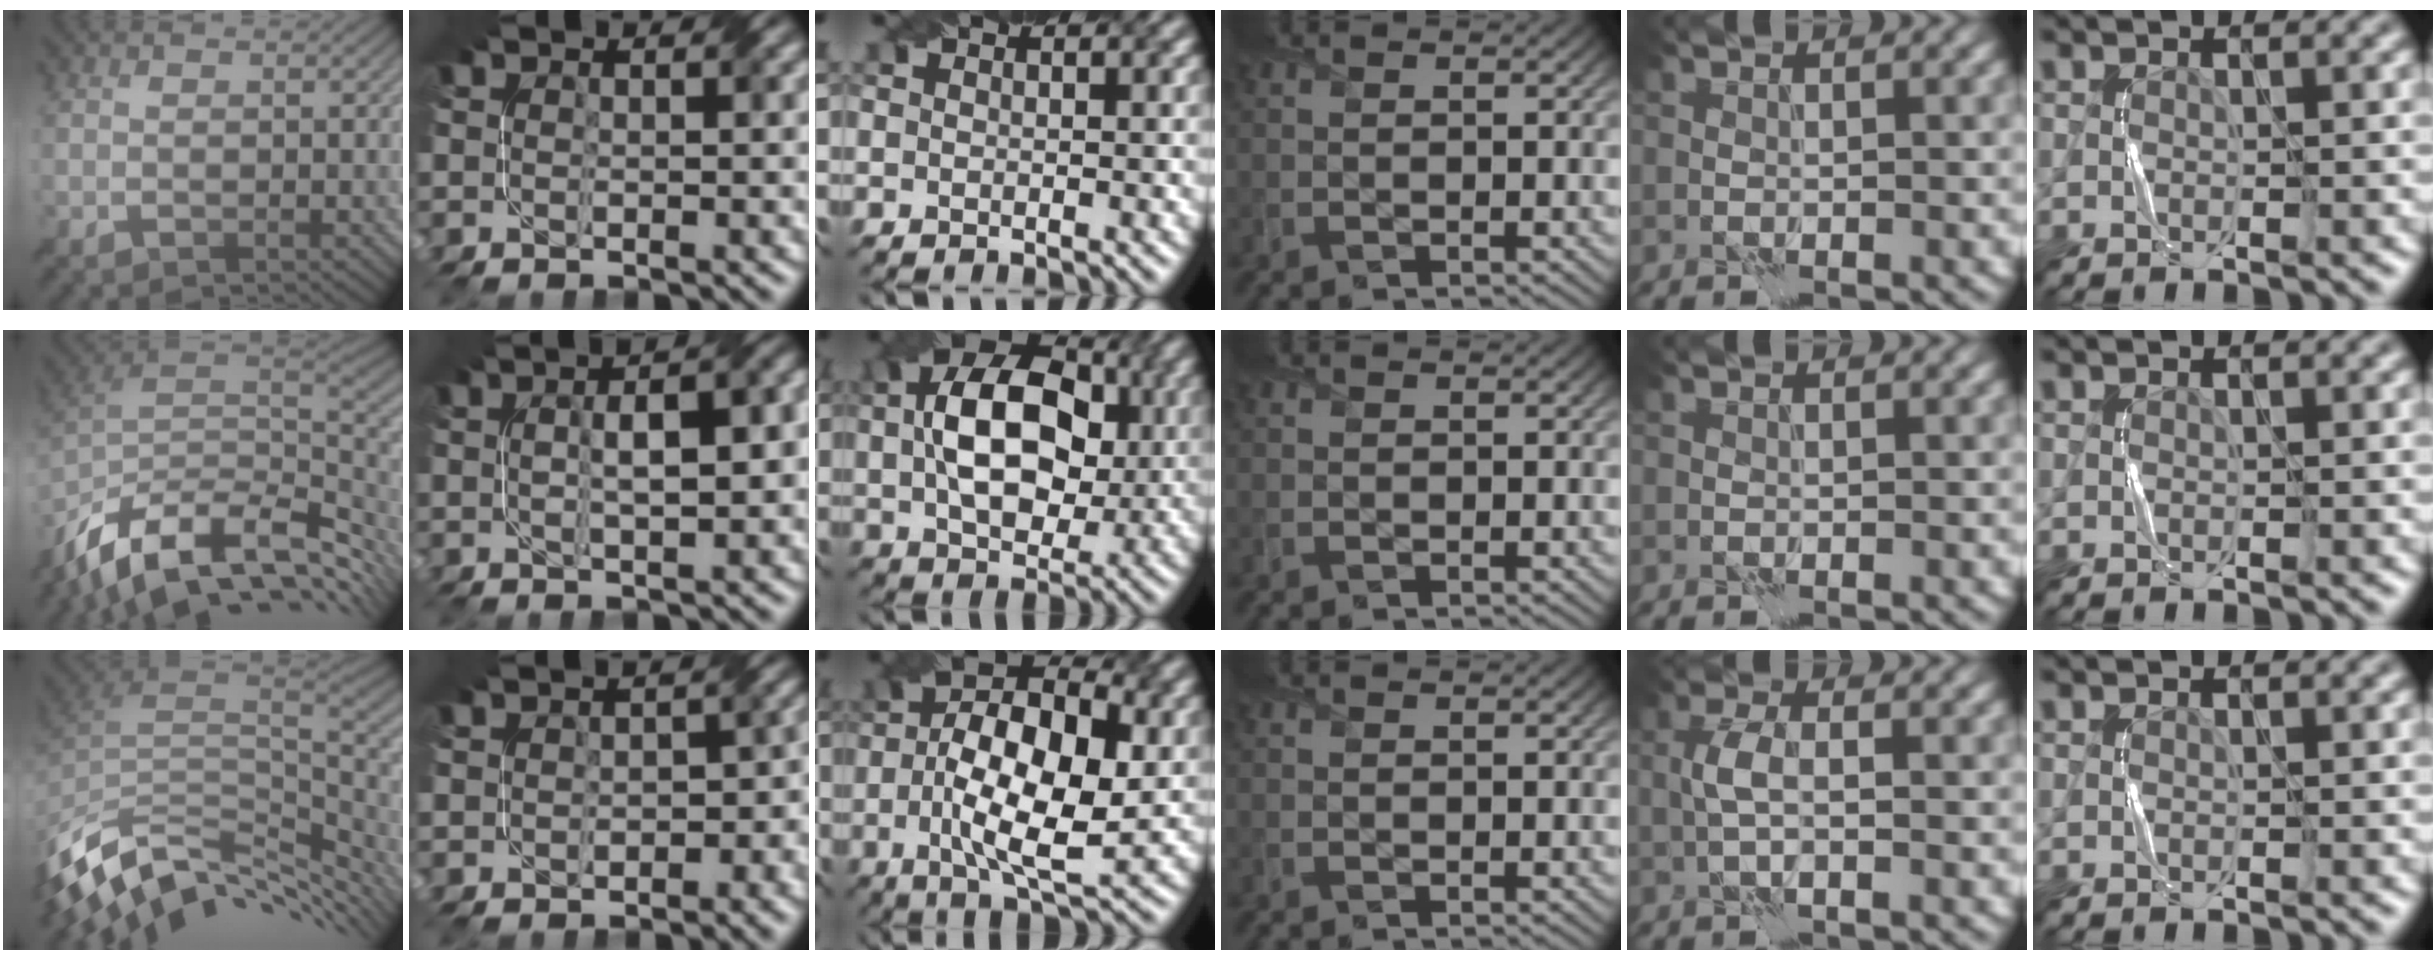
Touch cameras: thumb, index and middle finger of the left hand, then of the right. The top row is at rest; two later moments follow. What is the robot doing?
{"motion": "twist", "object": "screw"}